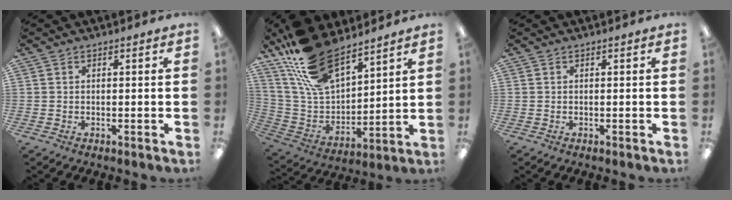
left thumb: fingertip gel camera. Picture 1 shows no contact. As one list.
[{"total": 18.5, "force": [13.8, 8.3, 9.2], "torque": [-0.197, -0.073, 0.258]}, {"total": 0.0}]